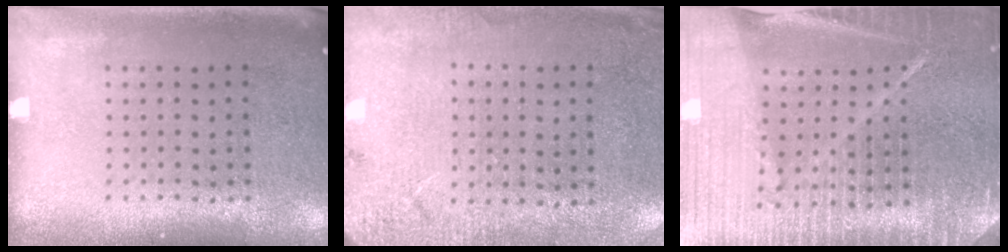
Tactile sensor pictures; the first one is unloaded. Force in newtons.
{"total": 2.6, "press": 2.5, "slide": 0.8}
{"total": 6.3, "press": 5.5, "slide": 3.1}